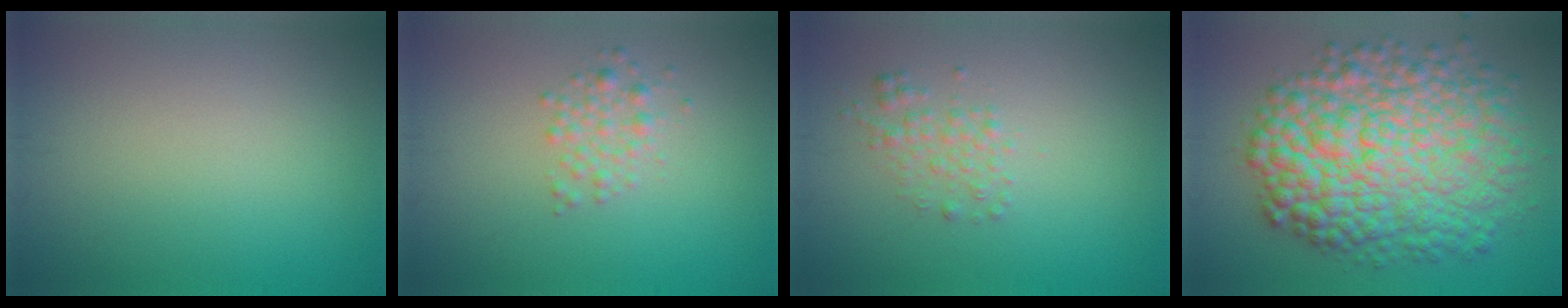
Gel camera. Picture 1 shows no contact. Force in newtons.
{"total": 1.9, "press": 1.9, "slide": 0.1}
{"total": 1.8, "press": 1.8, "slide": 0.0}
{"total": 12.0, "press": 12.0, "slide": 0.1}